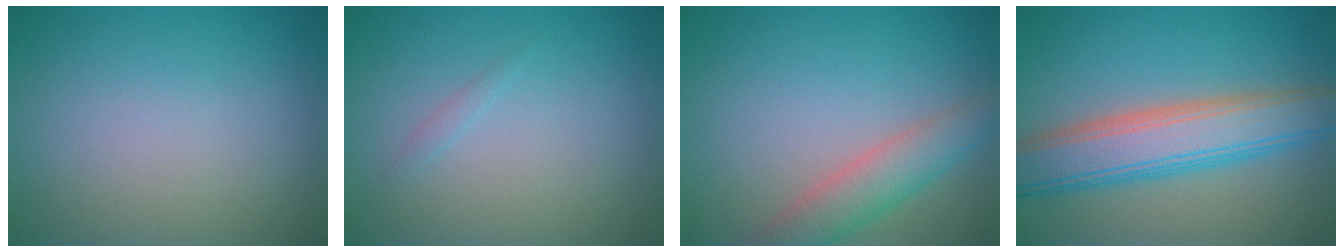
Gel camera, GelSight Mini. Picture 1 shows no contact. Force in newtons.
{"total": 0.5, "press": 0.5, "slide": 0.0}
{"total": 3.9, "press": 3.9, "slide": 0.1}
{"total": 7.4, "press": 7.4, "slide": 0.4}